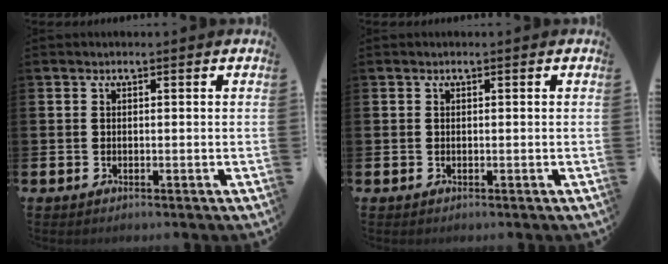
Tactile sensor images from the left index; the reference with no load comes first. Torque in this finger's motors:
{"motor_torque": [0.11, 0.00, 0.05, 0.00]}